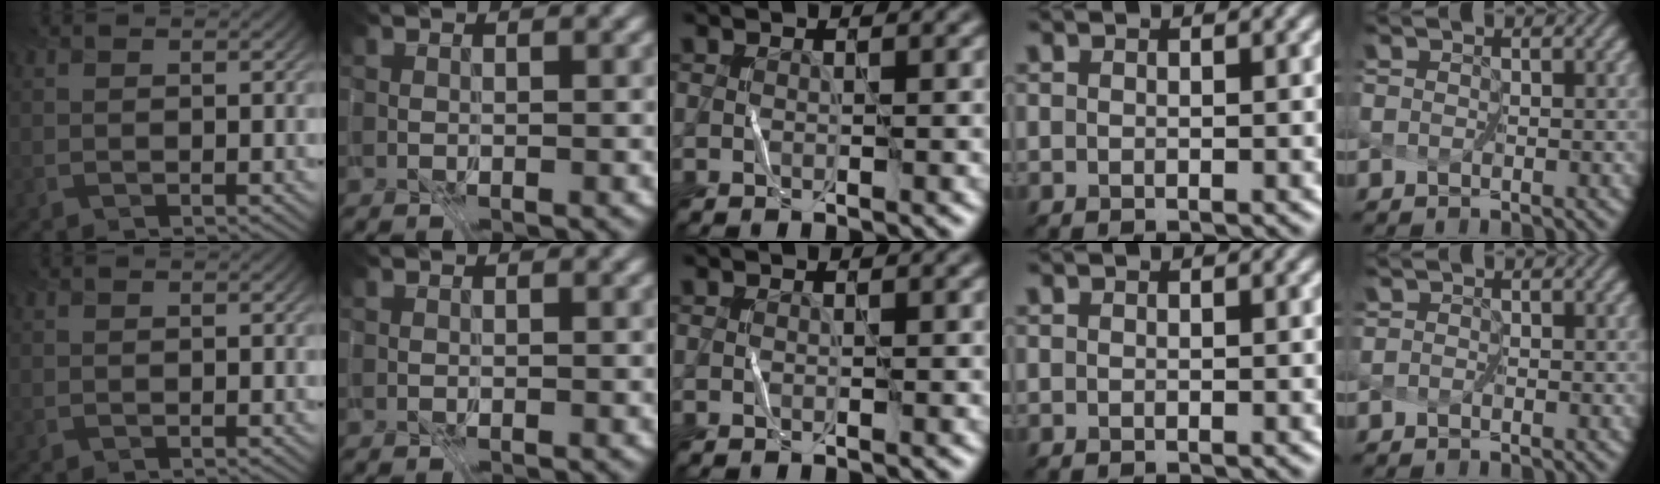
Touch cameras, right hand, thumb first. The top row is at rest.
{}